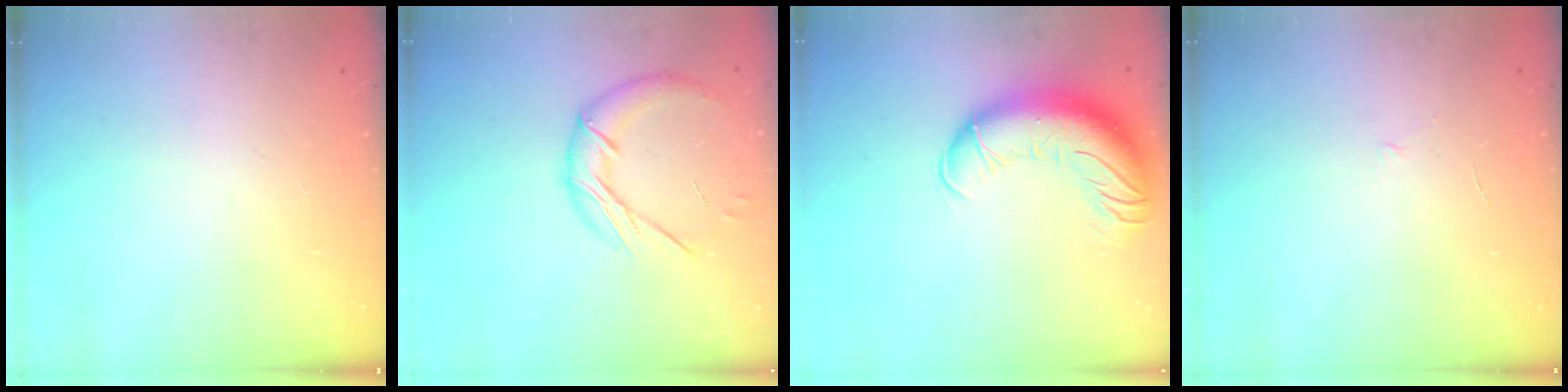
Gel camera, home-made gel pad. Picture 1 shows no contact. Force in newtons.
{"total": 13.0, "press": 12.9, "slide": 1.2}
{"total": 16.7, "press": 16.2, "slide": 4.0}
{"total": 3.6, "press": 3.5, "slide": 0.9}